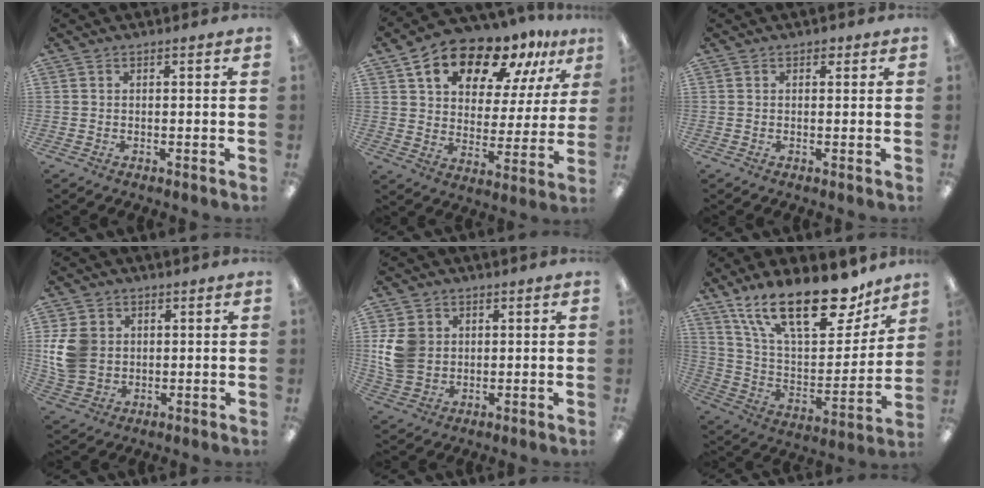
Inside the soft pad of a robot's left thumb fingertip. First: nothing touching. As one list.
[{"total": 16.3, "force": [11.7, 8.1, 8.0], "torque": [-0.127, -0.073, 0.203]}, {"total": 1.2, "force": [0.6, 0.8, 0.5], "torque": [-0.003, -0.001, 0.010]}, {"total": 10.3, "force": [1.4, 8.9, 5.1], "torque": [-0.120, 0.013, 0.029]}, {"total": 9.4, "force": [1.6, 8.1, 4.4], "torque": [-0.096, 0.013, 0.036]}, {"total": 25.2, "force": [17.1, 10.2, 15.4], "torque": [-0.253, -0.102, 0.298]}]